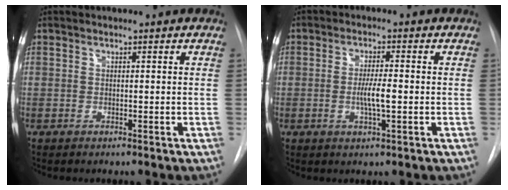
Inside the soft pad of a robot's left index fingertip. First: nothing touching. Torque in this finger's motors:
{"motor_torque": [0.54, 0.23, 0.16, 0.07]}